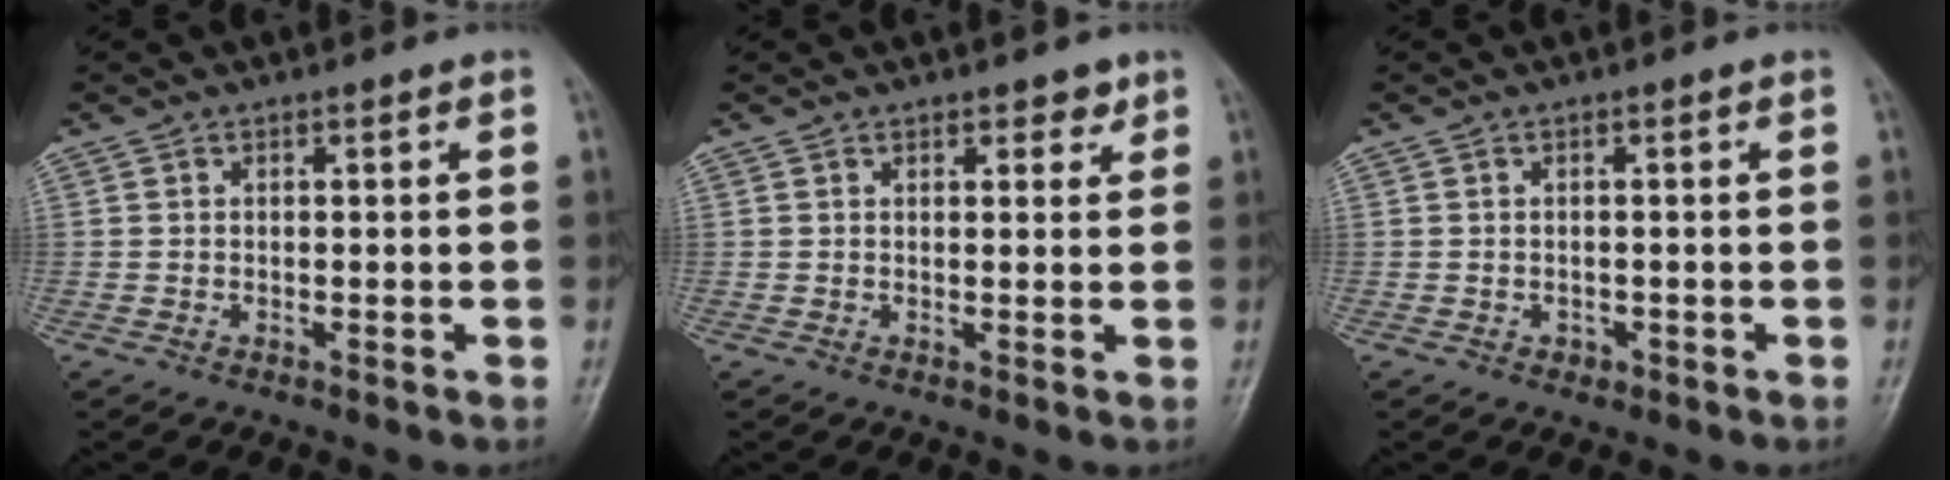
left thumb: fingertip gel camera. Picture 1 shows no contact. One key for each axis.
{"total": 2.2, "fx": 1.6, "fy": 1.2, "fz": 1.0, "tx": 0.002, "ty": -0.008, "tz": 0.018}
{"total": 1.1, "fx": -0.5, "fy": 0.9, "fz": 0.4, "tx": -0.002, "ty": 0.002, "tz": -0.005}